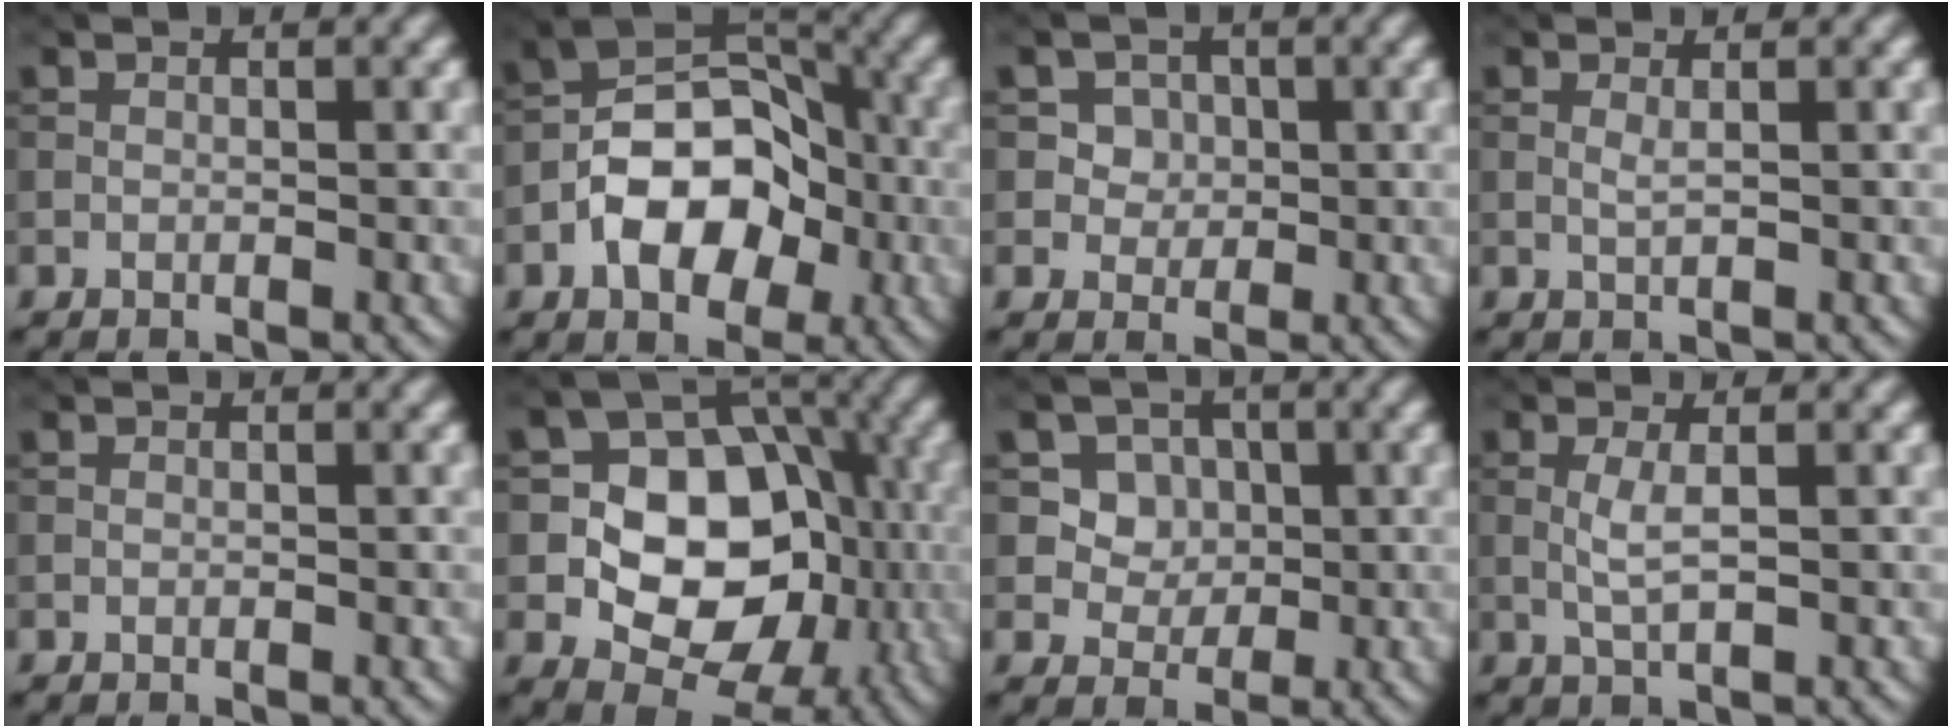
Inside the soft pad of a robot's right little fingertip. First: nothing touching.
{"total": 8.3, "force": [-3.1, 5.1, 5.8], "torque": [-0.092, 0.011, -0.063]}
{"total": 4.2, "force": [1.5, 3.5, 1.7], "torque": [-0.041, -0.005, 0.027]}
{"total": 0.7, "force": [0.1, 0.0, 0.7], "torque": [-0.018, 0.000, 0.001]}
{"total": 0.0}
{"total": 10.6, "force": [-1.8, 7.8, 7.0], "torque": [-0.096, 0.011, -0.044]}
{"total": 5.0, "force": [1.6, 4.3, 2.0], "torque": [-0.045, -0.011, 0.039]}
{"total": 1.9, "force": [-0.2, 0.2, 1.8], "torque": [-0.048, 0.002, -0.006]}